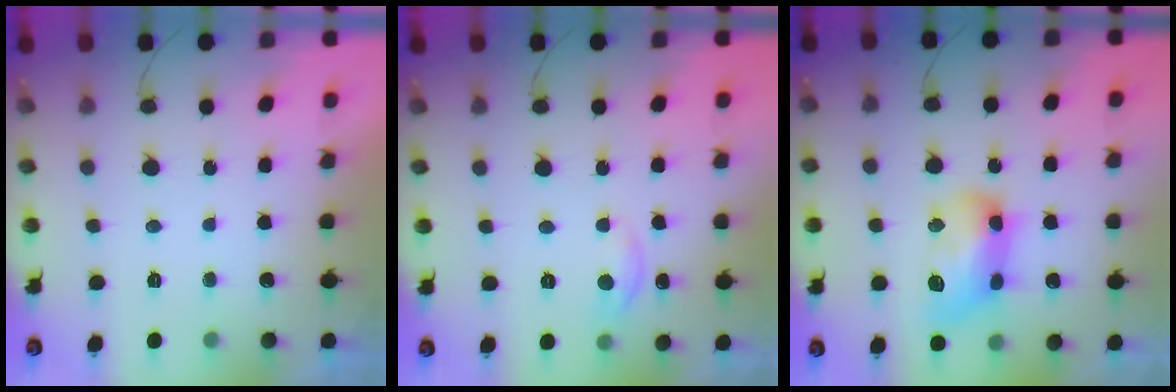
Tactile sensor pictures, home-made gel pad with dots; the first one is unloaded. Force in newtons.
{"total": 4.8, "press": 4.7, "slide": 0.6}
{"total": 14.3, "press": 14.2, "slide": 0.5}